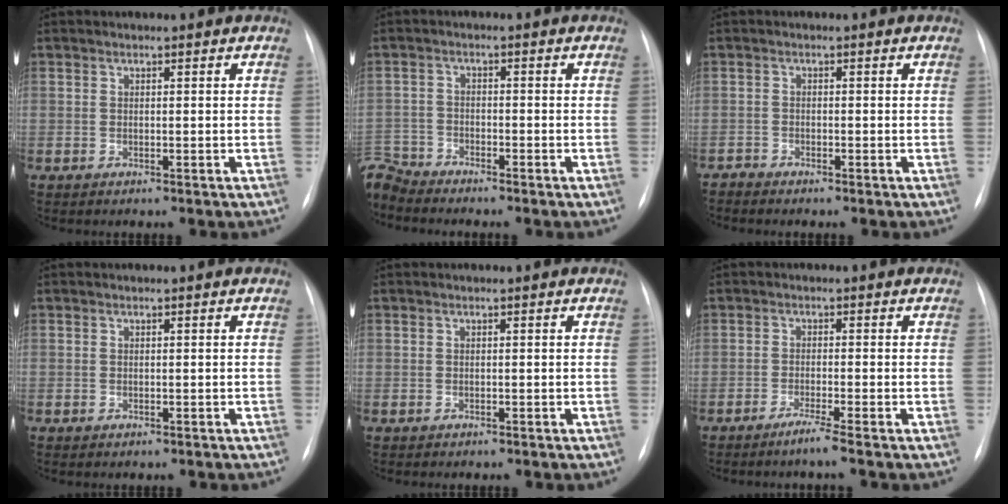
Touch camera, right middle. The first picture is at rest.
{"total": 5.5, "force": [-5.5, 0.5, -0.2], "torque": [0.004, -0.006, -0.109]}
{"total": 1.0, "force": [-0.9, -0.1, -0.3], "torque": [0.011, -0.006, -0.018]}
{"total": 0.0}
{"total": 0.0}
{"total": 2.5, "force": [-1.8, -0.9, 1.5], "torque": [-0.031, -0.006, -0.036]}